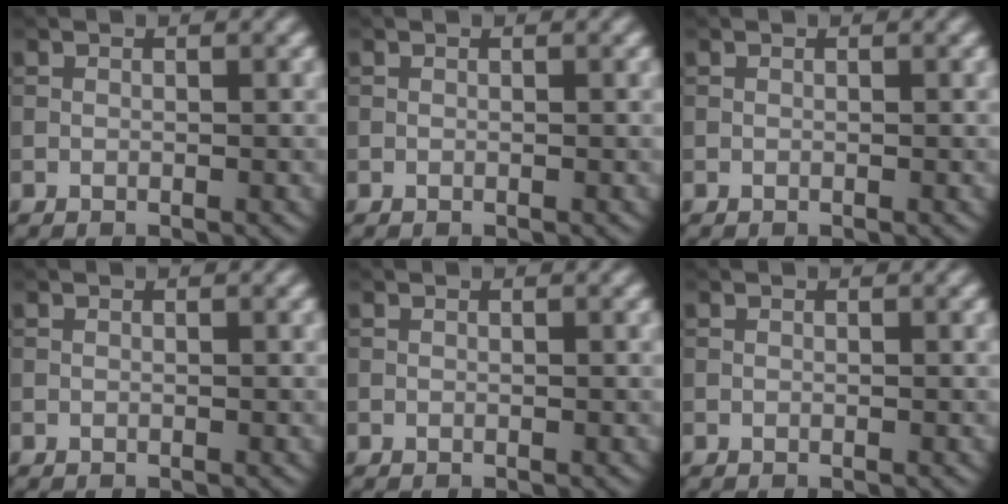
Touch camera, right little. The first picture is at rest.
{"total": 0.0}
{"total": 0.0}
{"total": 0.0}
{"total": 0.0}
{"total": 0.0}